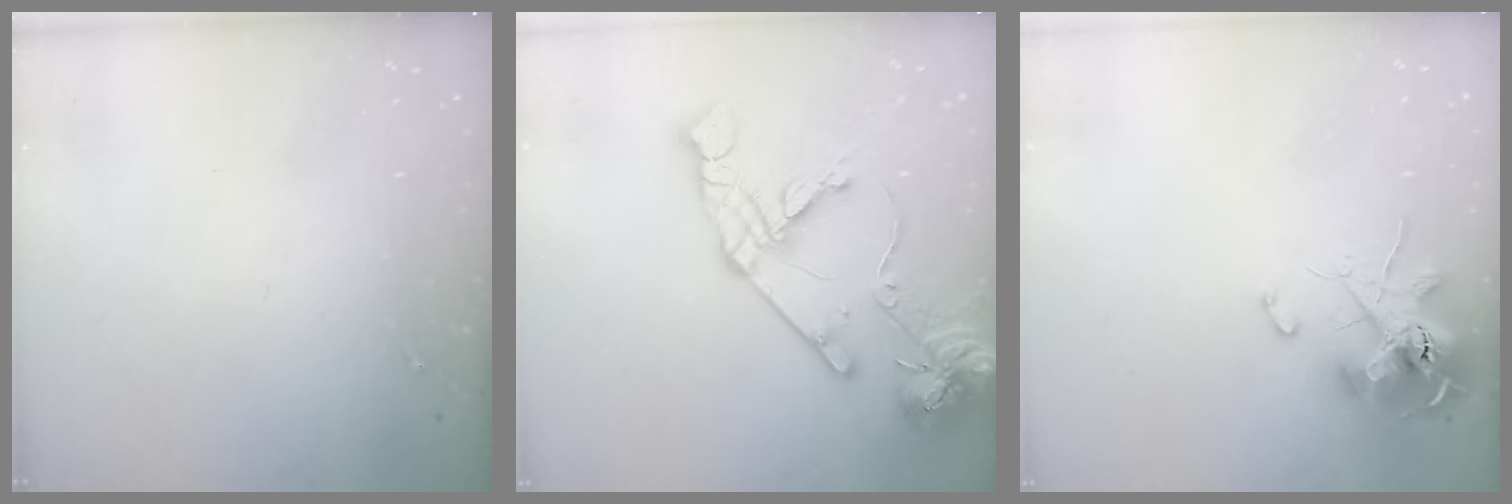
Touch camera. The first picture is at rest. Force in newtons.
{"total": 17.1, "press": 16.9, "slide": 2.3}
{"total": 13.7, "press": 13.6, "slide": 1.8}